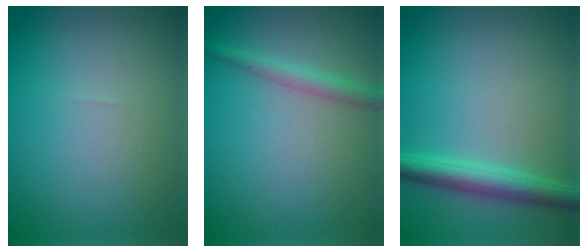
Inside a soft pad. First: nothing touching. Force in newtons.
{"total": 1.9, "press": 1.9, "slide": 0.0}
{"total": 3.6, "press": 3.6, "slide": 0.1}